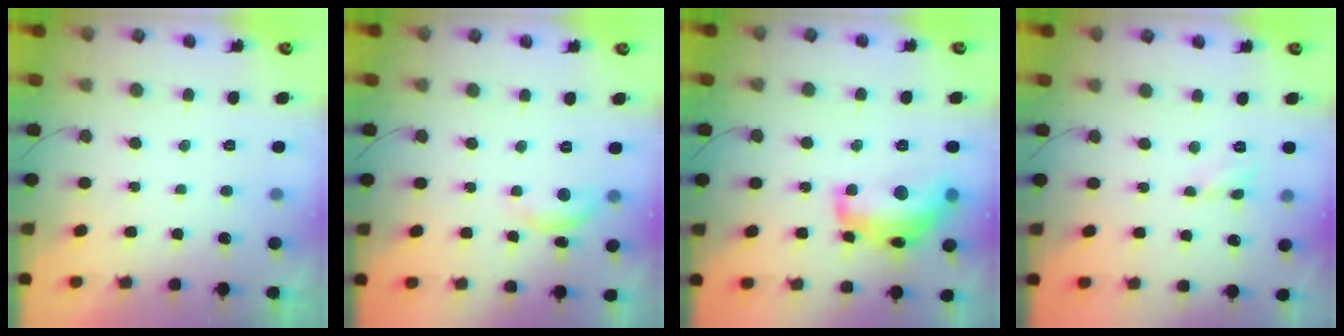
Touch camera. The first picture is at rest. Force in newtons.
{"total": 7.4, "press": 7.4, "slide": 0.4}
{"total": 16.4, "press": 16.4, "slide": 1.0}
{"total": 2.8, "press": 2.8, "slide": 0.4}